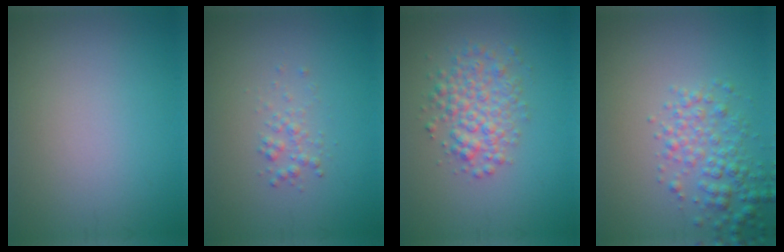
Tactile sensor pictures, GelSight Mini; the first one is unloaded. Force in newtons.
{"total": 1.1, "press": 1.1, "slide": 0.1}
{"total": 3.7, "press": 3.7, "slide": 0.1}
{"total": 3.3, "press": 3.3, "slide": 0.1}